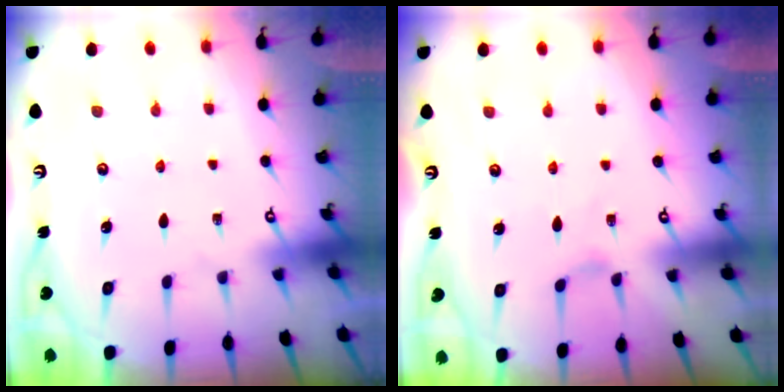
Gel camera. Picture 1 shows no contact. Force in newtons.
{"total": 0.0}